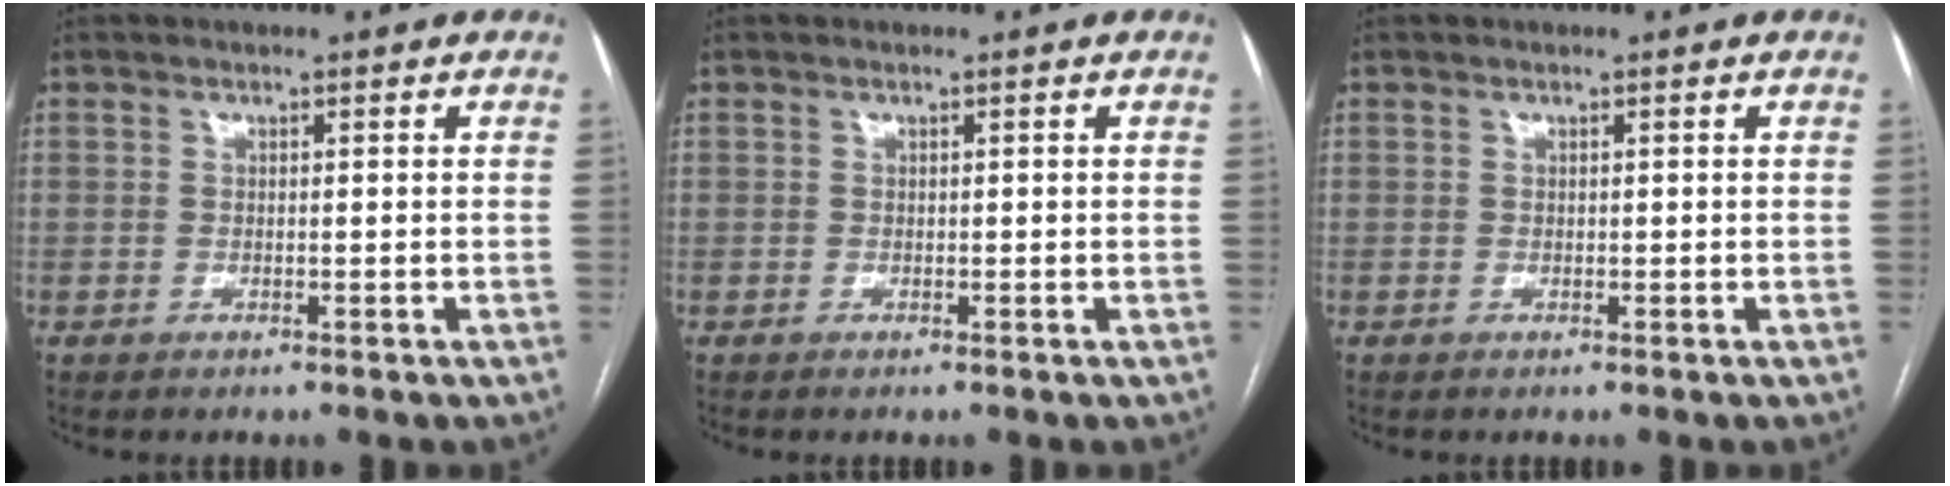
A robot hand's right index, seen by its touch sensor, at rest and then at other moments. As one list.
[{"total": 0.0}, {"total": 0.0}]